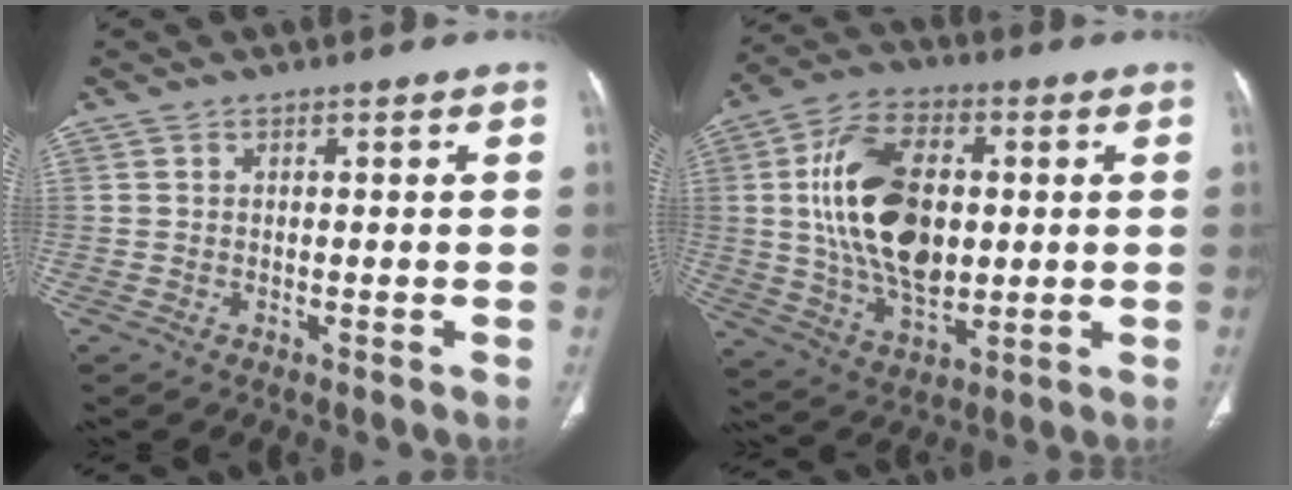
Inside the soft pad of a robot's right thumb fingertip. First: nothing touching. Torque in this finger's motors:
{"motor_torque": [1.83, 2.95, 2.13, -0.20, 0.70]}